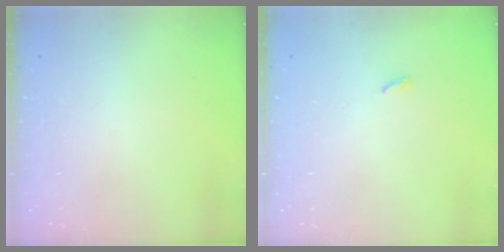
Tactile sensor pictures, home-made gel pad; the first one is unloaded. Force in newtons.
{"total": 2.5, "press": 2.5, "slide": 0.2}